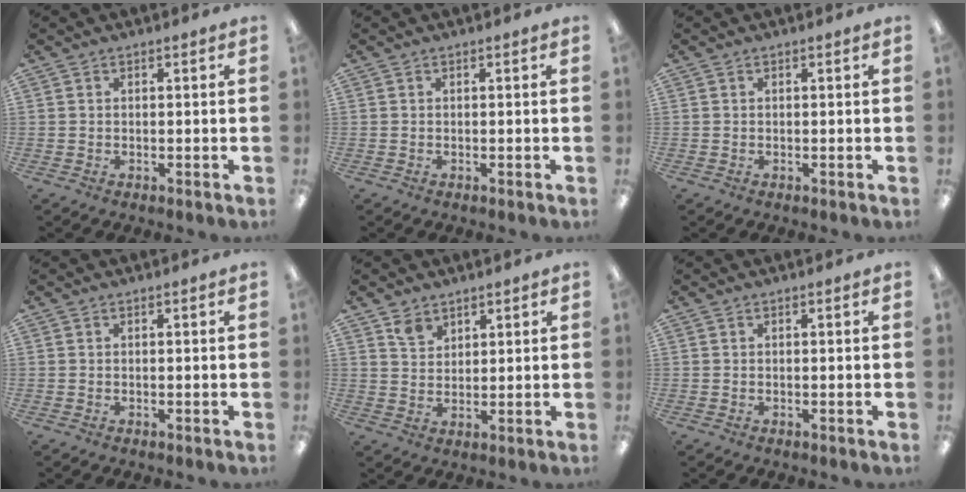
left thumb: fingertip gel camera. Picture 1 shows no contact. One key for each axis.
{"total": 0.0}
{"total": 0.0}
{"total": 0.0}
{"total": 4.3, "fx": 3.2, "fy": 2.7, "fz": 0.9, "tx": -0.010, "ty": -0.015, "tz": 0.060}
{"total": 0.0}